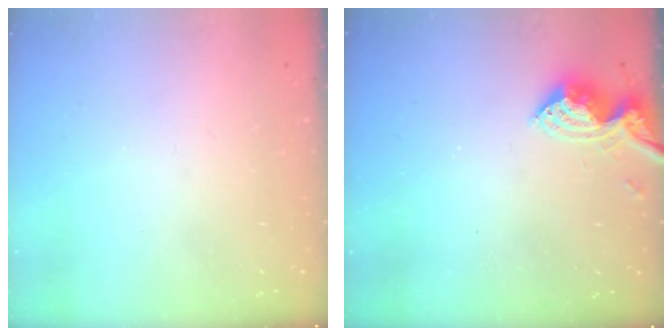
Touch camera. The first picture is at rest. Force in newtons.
{"total": 9.2, "press": 9.2, "slide": 0.6}